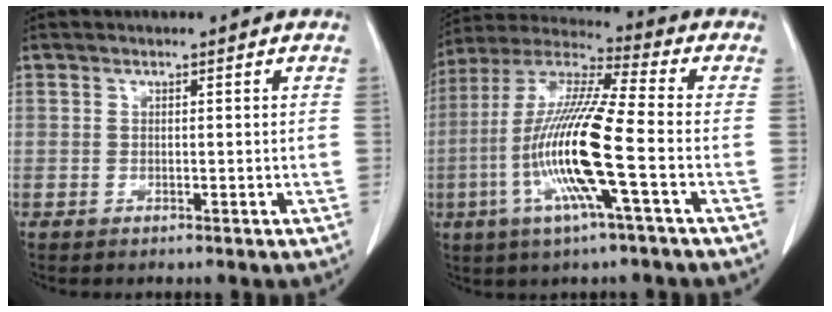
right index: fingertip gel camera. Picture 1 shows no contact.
{"total": 16.6, "force": [-4.4, 0.7, 16.0], "torque": [-0.330, -0.010, -0.092]}